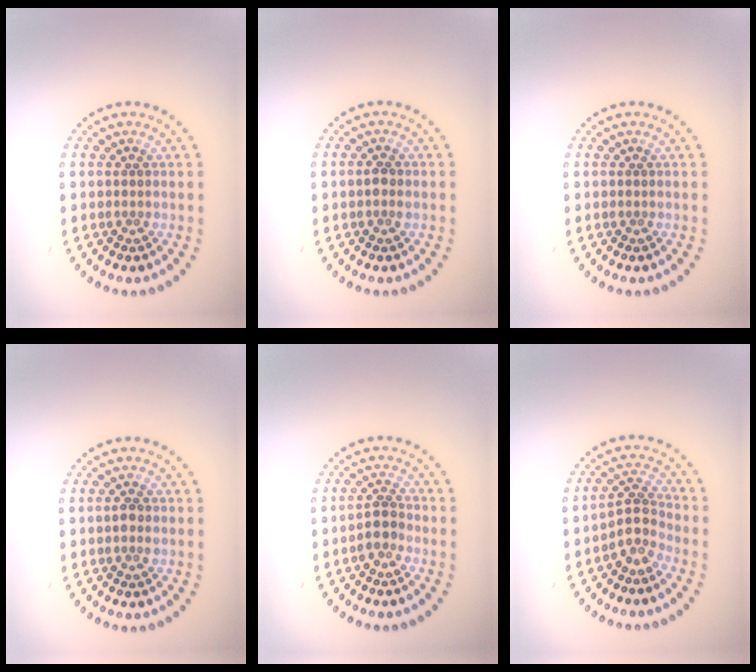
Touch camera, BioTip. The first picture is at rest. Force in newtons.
{"total": 0.9, "press": 0.9, "slide": 0.1}
{"total": 0.0}
{"total": 0.9, "press": 0.9, "slide": 0.1}
{"total": 1.8, "press": 1.4, "slide": 1.1}
{"total": 2.9, "press": 2.1, "slide": 2.0}